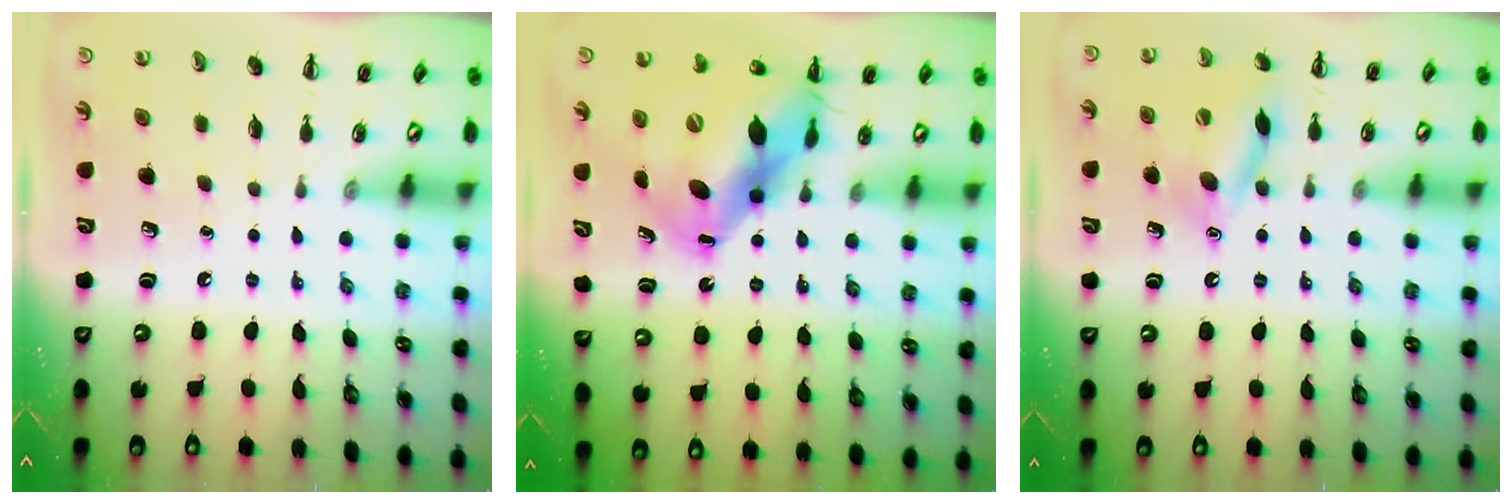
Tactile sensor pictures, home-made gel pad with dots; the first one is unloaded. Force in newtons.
{"total": 14.5, "press": 14.0, "slide": 3.8}
{"total": 12.8, "press": 12.6, "slide": 1.7}